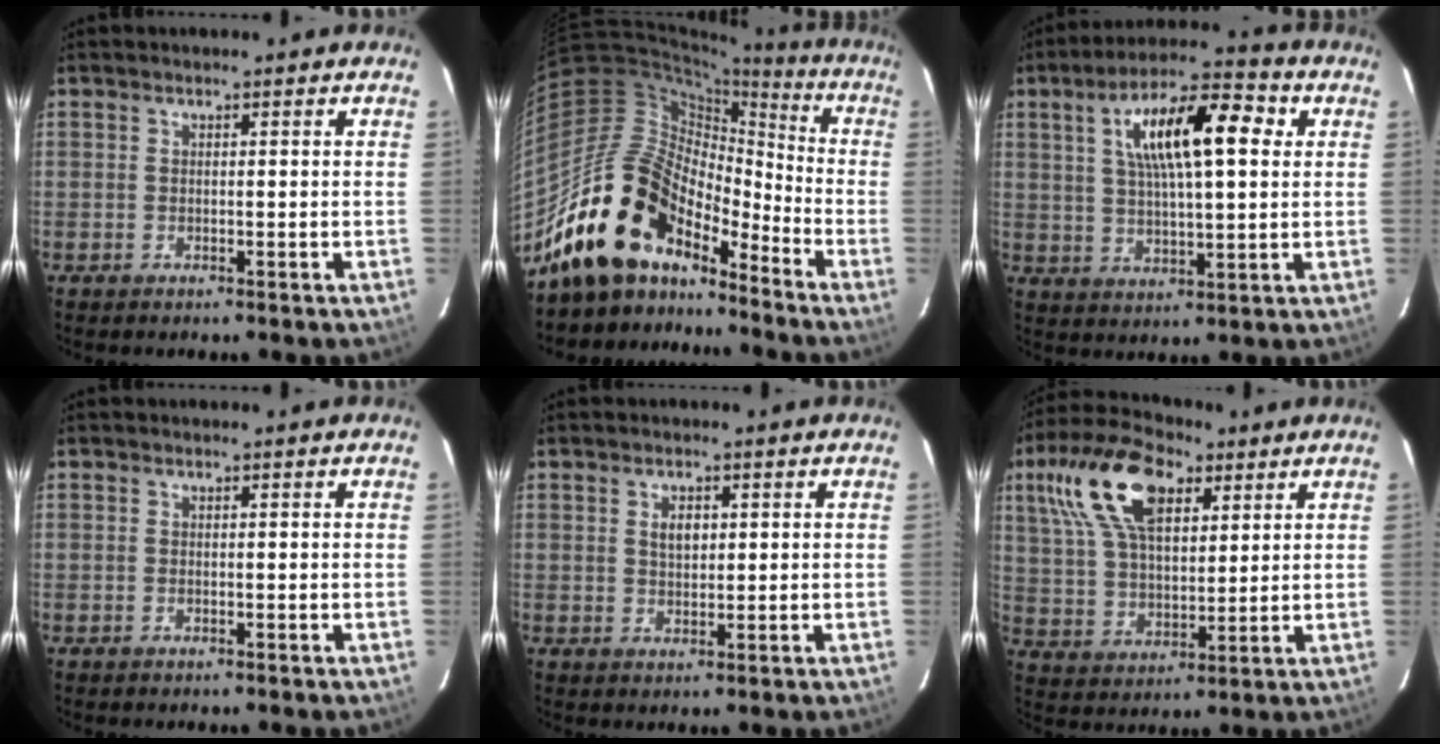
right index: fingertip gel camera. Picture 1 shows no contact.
{"total": 18.6, "force": [-14.5, 8.6, 7.7], "torque": [-0.147, 0.020, -0.260]}
{"total": 15.3, "force": [4.6, 4.9, 13.7], "torque": [-0.241, 0.029, 0.075]}
{"total": 0.0}
{"total": 2.9, "force": [0.8, 1.8, 2.2], "torque": [-0.036, 0.005, 0.014]}
{"total": 17.0, "force": [8.1, 8.5, 12.4], "torque": [-0.249, 0.037, 0.150]}